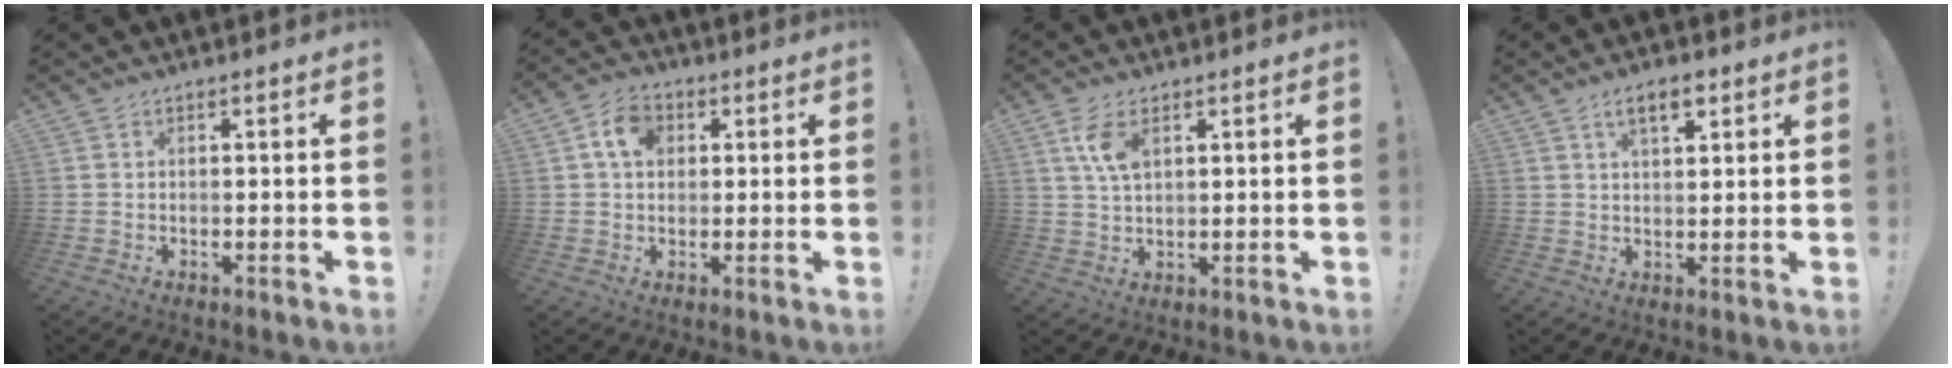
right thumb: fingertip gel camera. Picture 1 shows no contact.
{"total": 7.9, "force": [2.4, 5.7, 4.9], "torque": [-0.082, 0.010, 0.046]}
{"total": 6.8, "force": [3.0, 3.2, 5.2], "torque": [-0.103, -0.007, 0.053]}
{"total": 6.0, "force": [3.2, 2.6, 4.3], "torque": [-0.065, -0.008, 0.054]}